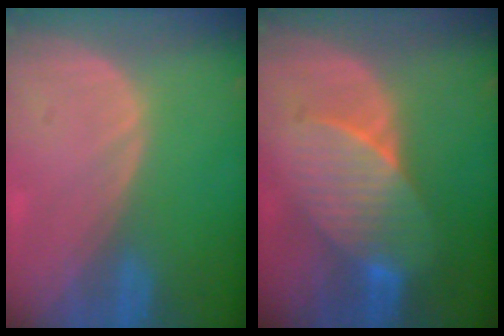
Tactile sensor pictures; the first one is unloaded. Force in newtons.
{"total": 7.2, "press": 7.0, "slide": 1.3}